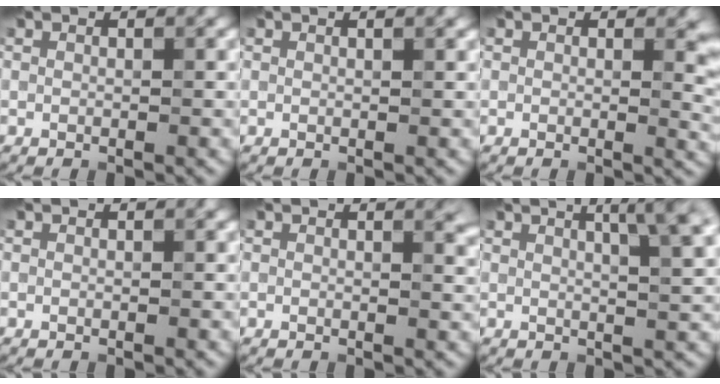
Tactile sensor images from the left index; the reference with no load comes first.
{"total": 0.9, "force": [0.5, 0.2, 0.7], "torque": [-0.006, 0.004, 0.008]}
{"total": 2.7, "force": [0.7, 1.3, 2.2], "torque": [-0.018, -0.005, 0.006]}
{"total": 0.0}
{"total": 1.9, "force": [1.2, 0.6, 1.2], "torque": [-0.003, 0.002, 0.016]}
{"total": 6.3, "force": [2.8, 1.8, 5.3], "torque": [-0.046, 0.023, 0.026]}